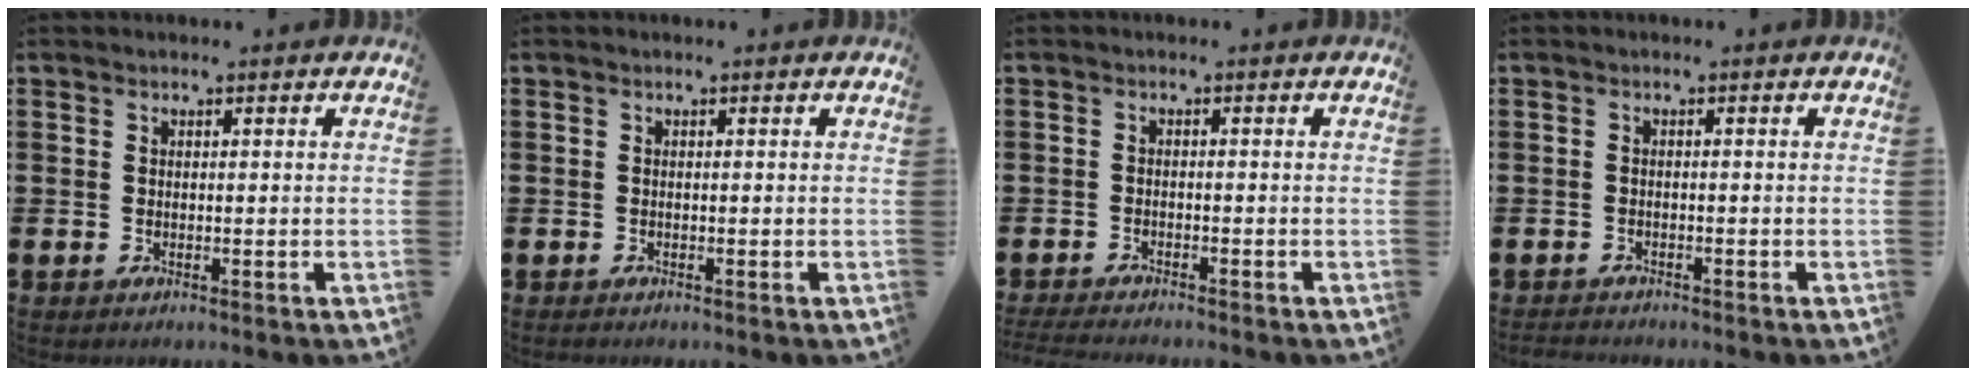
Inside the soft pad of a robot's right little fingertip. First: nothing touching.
{"total": 0.0}
{"total": 1.4, "force": [-1.3, -0.1, 0.3], "torque": [-0.005, 0.003, -0.027]}
{"total": 0.8, "force": [-0.8, 0.1, -0.1], "torque": [0.000, 0.000, -0.017]}